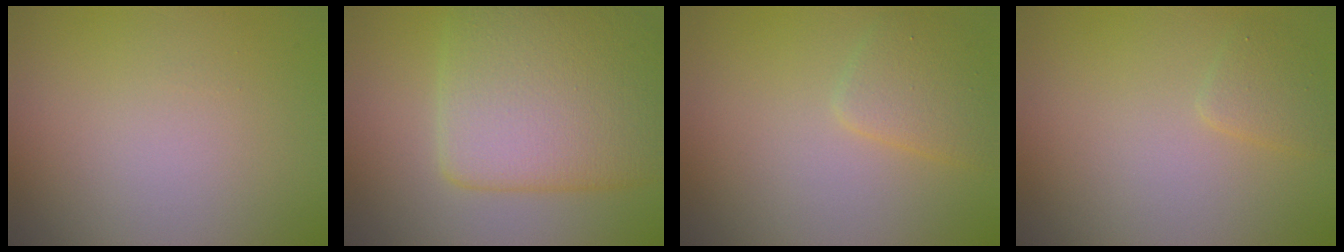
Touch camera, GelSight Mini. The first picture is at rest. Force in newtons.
{"total": 8.6, "press": 8.6, "slide": 0.3}
{"total": 2.4, "press": 2.4, "slide": 0.0}
{"total": 1.4, "press": 1.4, "slide": 0.1}